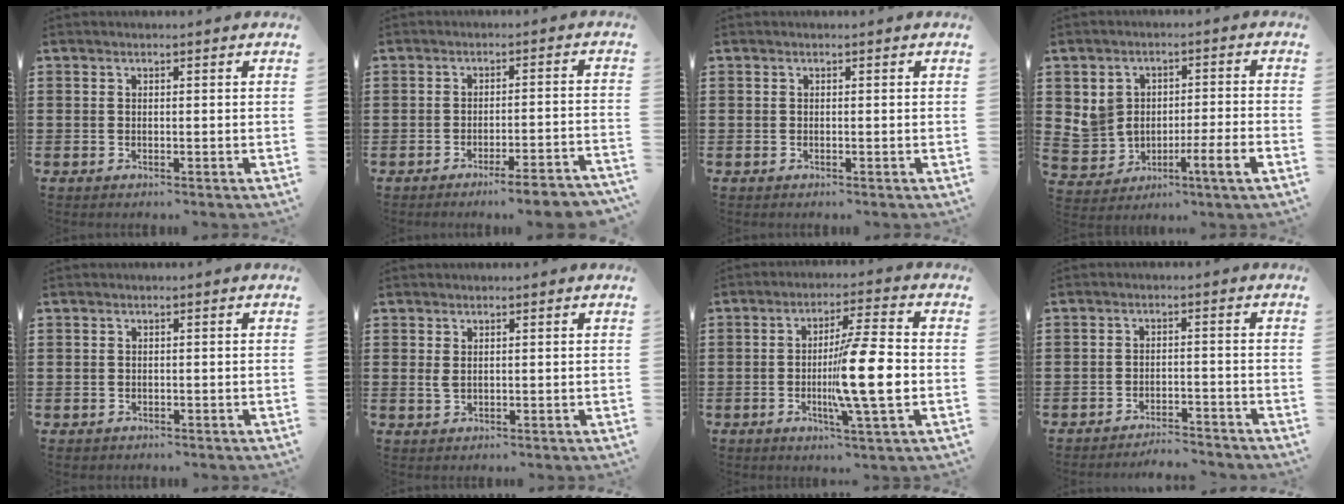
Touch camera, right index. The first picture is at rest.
{"total": 4.0, "force": [-3.5, -0.2, 1.8], "torque": [-0.030, -0.010, -0.067]}
{"total": 0.0}
{"total": 4.9, "force": [-1.2, 3.3, 3.3], "torque": [-0.079, 0.007, -0.024]}
{"total": 0.6, "force": [-0.4, 0.5, 0.0], "torque": [-0.002, 0.002, -0.009]}
{"total": 1.3, "force": [0.5, 0.5, 1.1], "torque": [-0.024, 0.002, 0.009]}
{"total": 11.3, "force": [-1.8, 0.7, 11.2], "torque": [-0.185, -0.016, -0.040]}
{"total": 3.1, "force": [-3.1, -0.1, 0.3], "torque": [-0.011, -0.002, -0.064]}